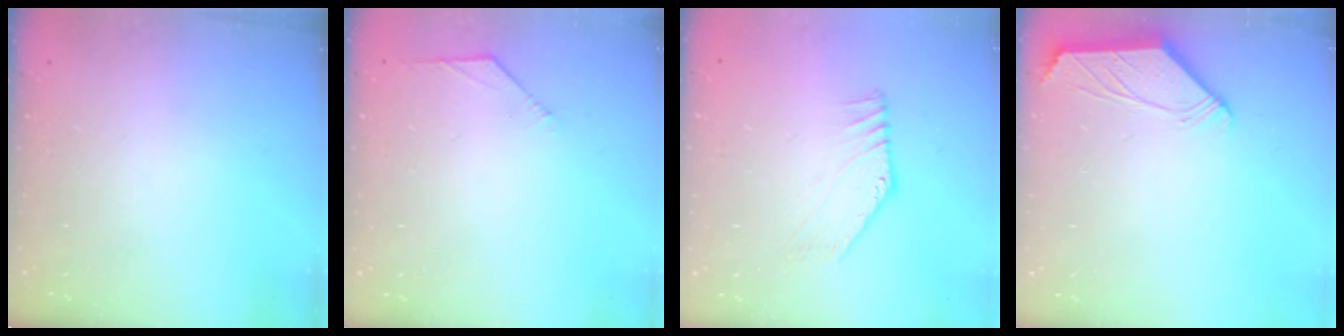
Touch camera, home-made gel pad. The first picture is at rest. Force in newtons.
{"total": 2.7, "press": 2.6, "slide": 0.6}
{"total": 3.0, "press": 3.0, "slide": 0.2}
{"total": 1.4, "press": 1.3, "slide": 0.3}